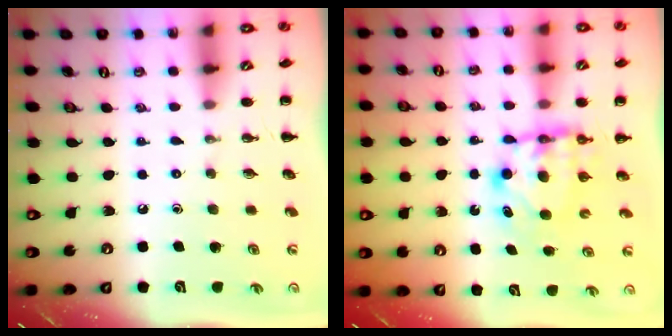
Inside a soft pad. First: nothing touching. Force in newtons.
{"total": 6.0, "press": 6.0, "slide": 0.5}